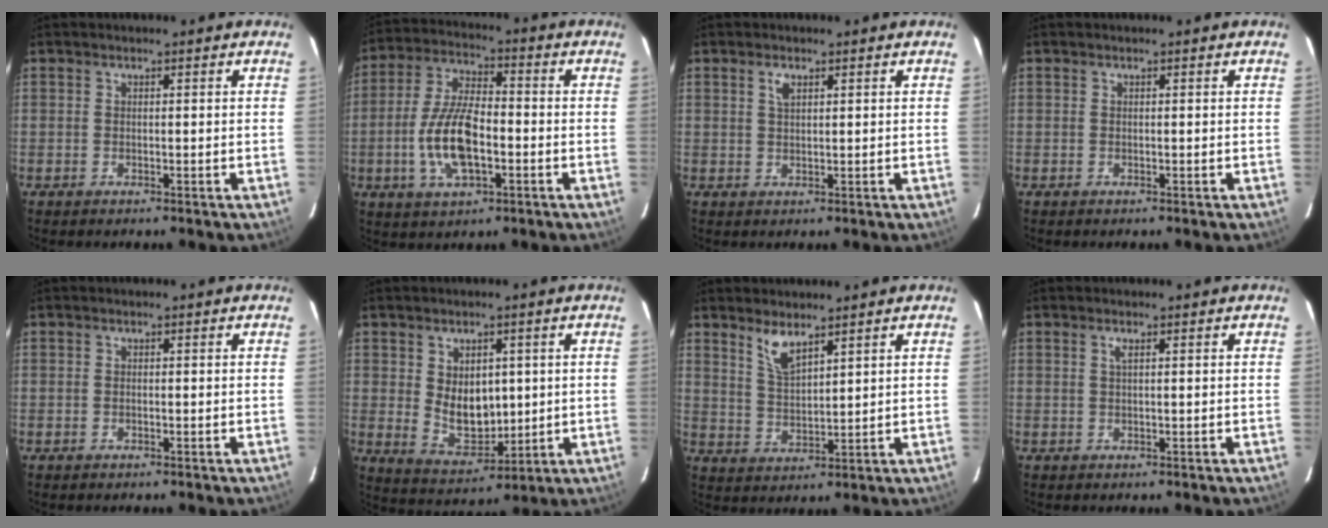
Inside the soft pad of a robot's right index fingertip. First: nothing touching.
{"total": 12.8, "force": [-3.2, 5.5, 11.2], "torque": [-0.231, 0.001, -0.057]}
{"total": 1.8, "force": [1.0, 0.8, 1.3], "torque": [-0.026, 0.003, 0.017]}
{"total": 0.0}
{"total": 0.0}
{"total": 8.7, "force": [1.3, 6.0, 6.1], "torque": [-0.106, -0.010, 0.046]}
{"total": 5.2, "force": [3.9, 1.4, 3.2], "torque": [-0.061, -0.002, 0.080]}
{"total": 0.9, "force": [0.4, -0.1, 0.8], "torque": [-0.016, 0.002, 0.006]}